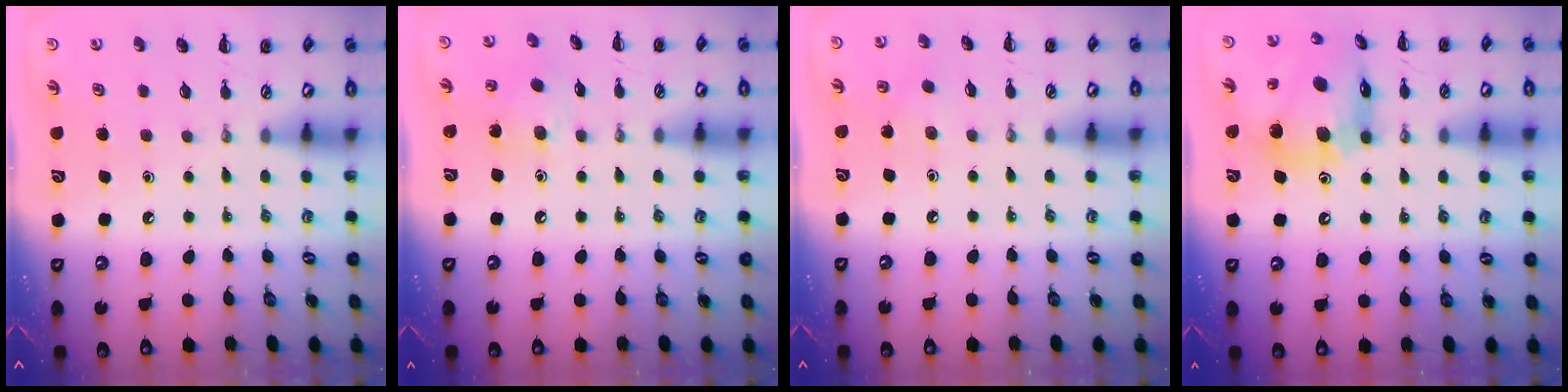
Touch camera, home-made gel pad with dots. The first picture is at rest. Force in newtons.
{"total": 7.0, "press": 6.9, "slide": 0.6}
{"total": 1.8, "press": 1.7, "slide": 0.6}
{"total": 16.0, "press": 15.5, "slide": 3.7}